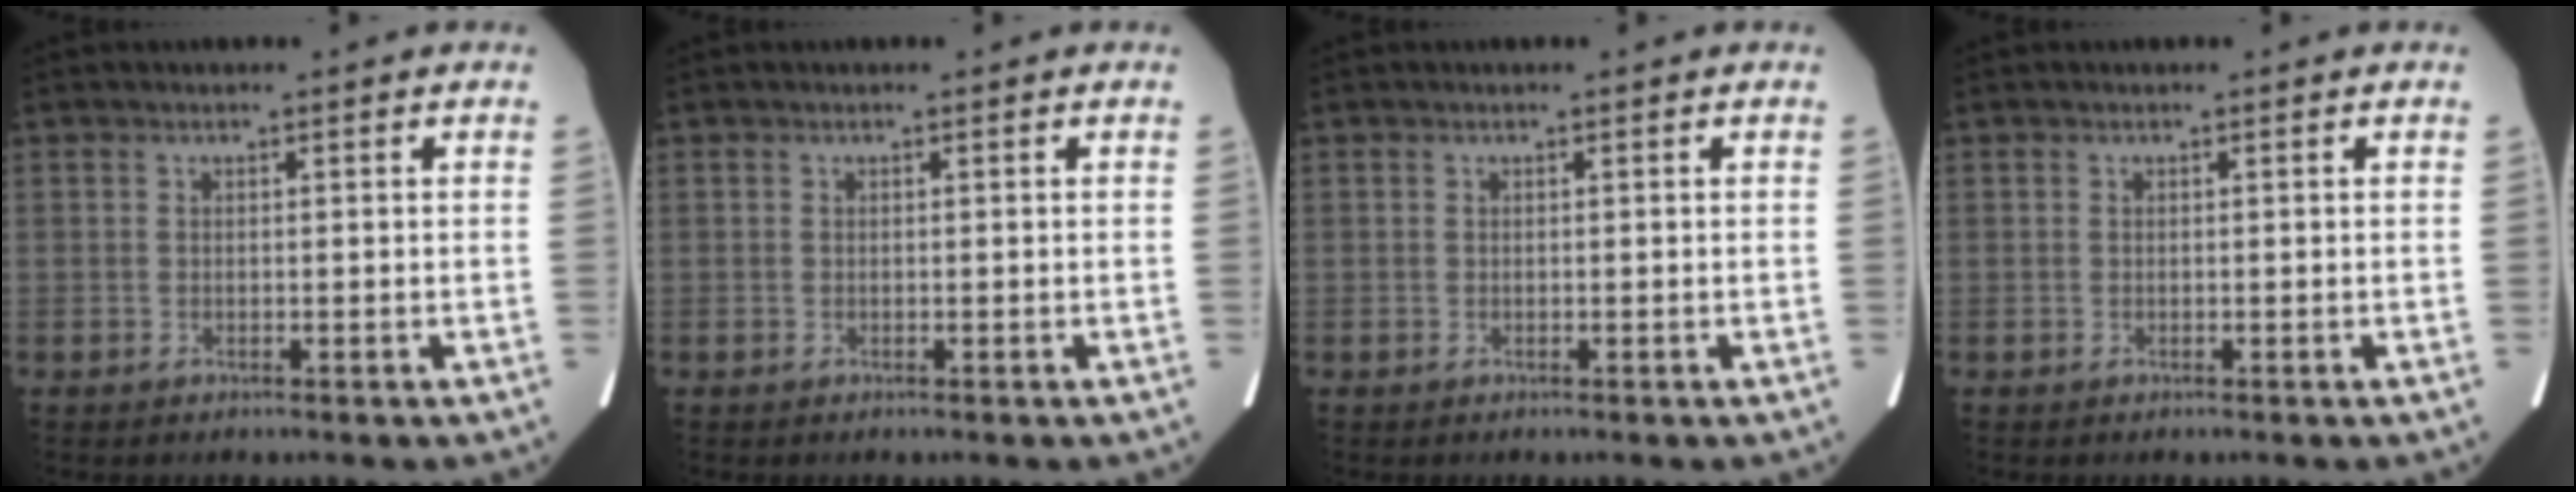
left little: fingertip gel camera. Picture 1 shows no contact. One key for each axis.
{"total": 0.0}
{"total": 0.0}
{"total": 0.0}